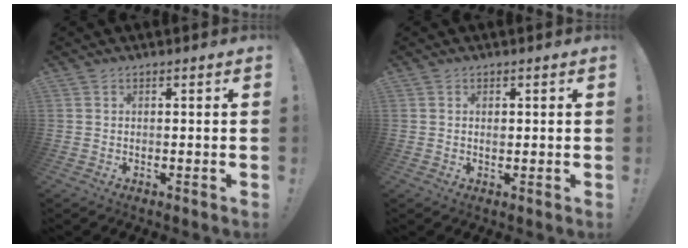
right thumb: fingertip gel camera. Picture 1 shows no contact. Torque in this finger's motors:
{"motor_torque": [-0.19, 0.00, -0.16, 0.09, 0.01]}